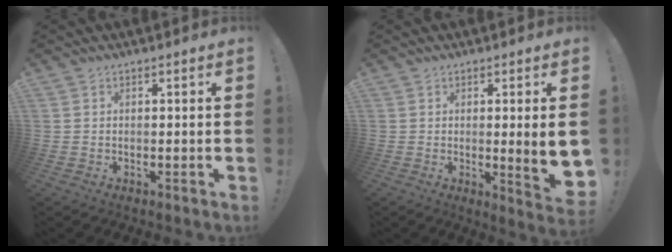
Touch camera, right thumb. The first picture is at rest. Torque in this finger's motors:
{"motor_torque": [0.34, 0.34, 0.62, -0.51, 0.02]}